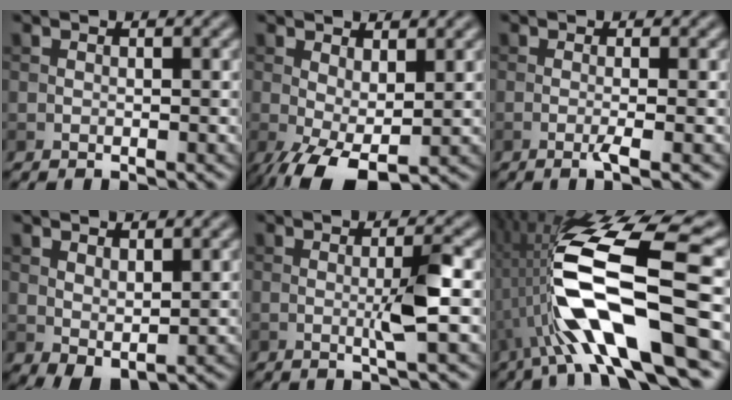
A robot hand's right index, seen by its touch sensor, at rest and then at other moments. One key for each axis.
{"total": 5.4, "fx": -1.4, "fy": 2.3, "fz": 4.7, "tx": -0.100, "ty": -0.011, "tz": -0.021}
{"total": 2.2, "fx": -0.5, "fy": 0.4, "fz": 2.1, "tx": -0.031, "ty": -0.002, "tz": -0.014}
{"total": 2.6, "fx": 0.9, "fy": 1.4, "fz": 2.0, "tx": -0.038, "ty": -0.006, "tz": 0.023}
{"total": 3.2, "fx": -0.1, "fy": 0.2, "fz": 3.2, "tx": -0.057, "ty": -0.002, "tz": -0.004}
{"total": 13.1, "fx": -2.8, "fy": 3.5, "fz": 12.3, "tx": -0.233, "ty": 0.010, "tz": -0.059}